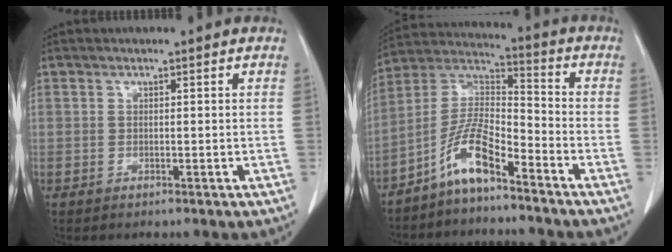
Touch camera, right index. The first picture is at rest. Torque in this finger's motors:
{"motor_torque": [1.07, -1.07, 0.33, 0.16]}